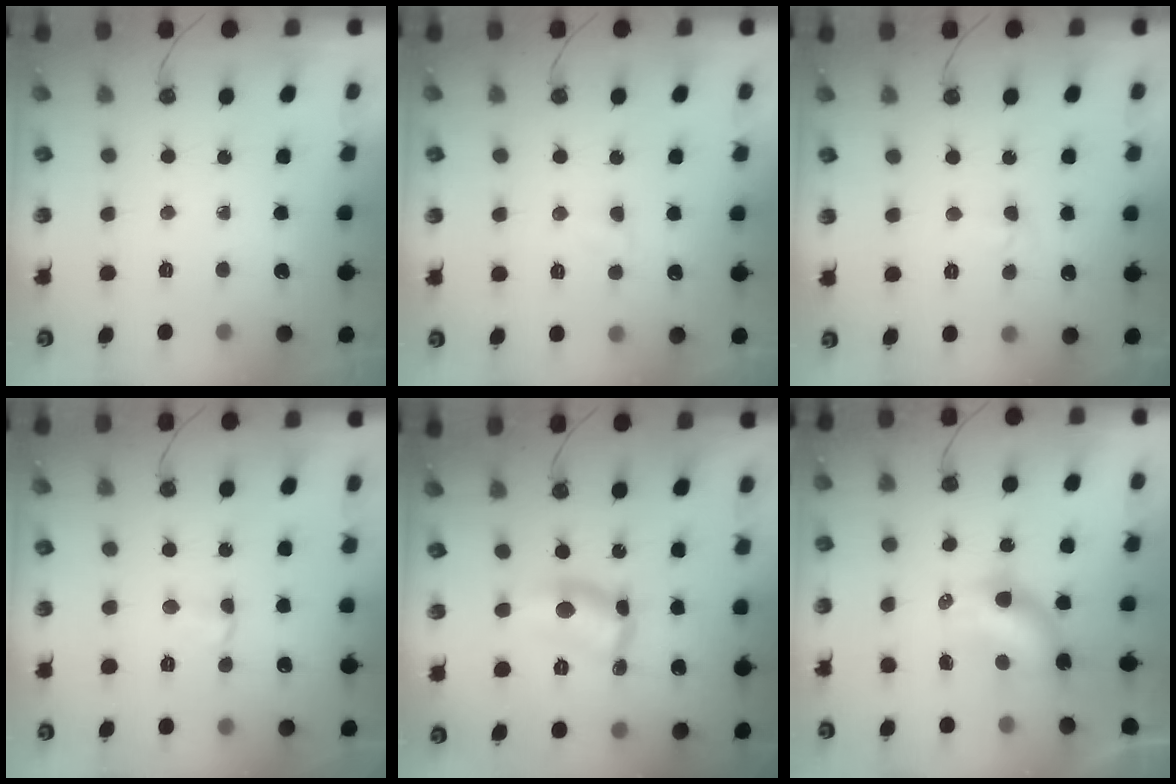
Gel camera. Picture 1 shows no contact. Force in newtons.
{"total": 3.0, "press": 3.0, "slide": 0.3}
{"total": 3.7, "press": 3.6, "slide": 0.8}
{"total": 1.9, "press": 1.9, "slide": 0.3}
{"total": 7.3, "press": 7.3, "slide": 0.3}
{"total": 6.9, "press": 6.7, "slide": 1.5}